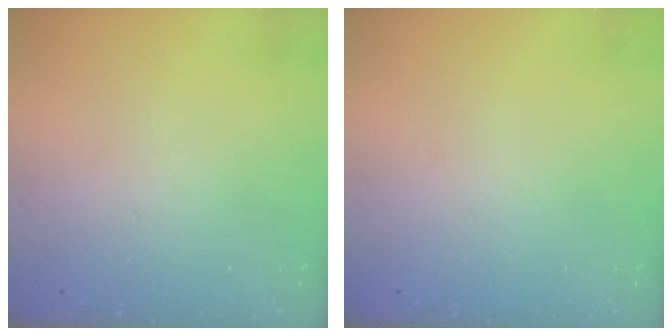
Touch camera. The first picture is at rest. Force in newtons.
{"total": 0.0}